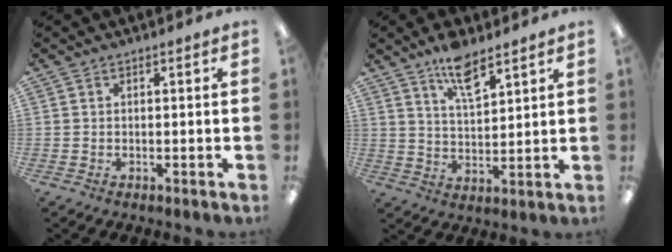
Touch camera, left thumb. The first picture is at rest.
{"total": 8.6, "force": [6.4, 2.9, 4.9], "torque": [-0.079, -0.035, 0.110]}